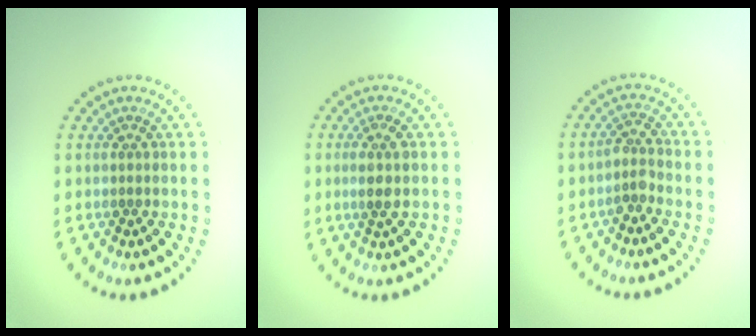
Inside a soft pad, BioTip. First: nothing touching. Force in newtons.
{"total": 2.2, "press": 1.9, "slide": 1.2}
{"total": 1.7, "press": 1.2, "slide": 1.2}